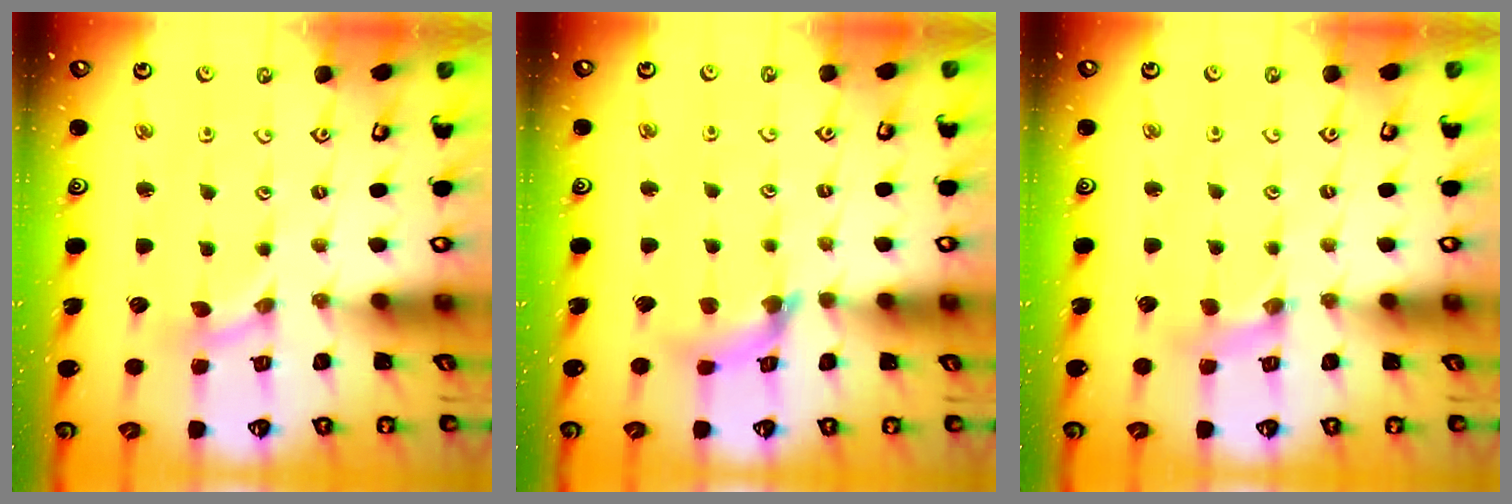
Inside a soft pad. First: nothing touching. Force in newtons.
{"total": 5.6, "press": 5.6, "slide": 0.4}
{"total": 1.5, "press": 1.5, "slide": 0.3}